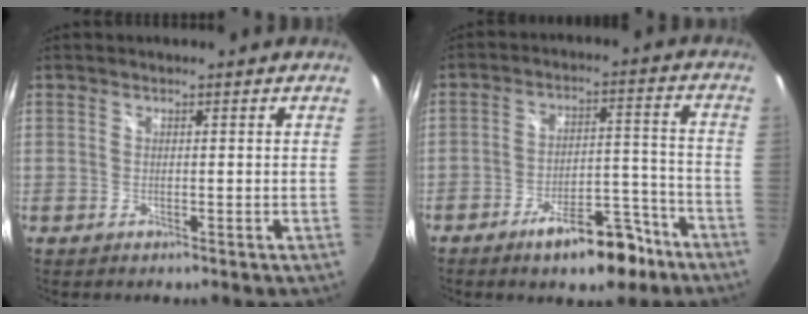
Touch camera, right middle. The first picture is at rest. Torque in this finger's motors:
{"motor_torque": [1.10, -1.04, 0.80, 0.20]}